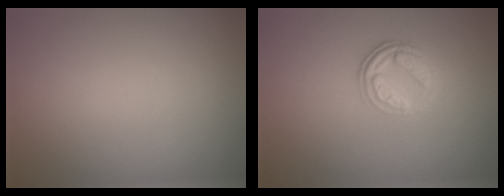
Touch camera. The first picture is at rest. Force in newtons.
{"total": 2.8, "press": 2.4, "slide": 1.3}